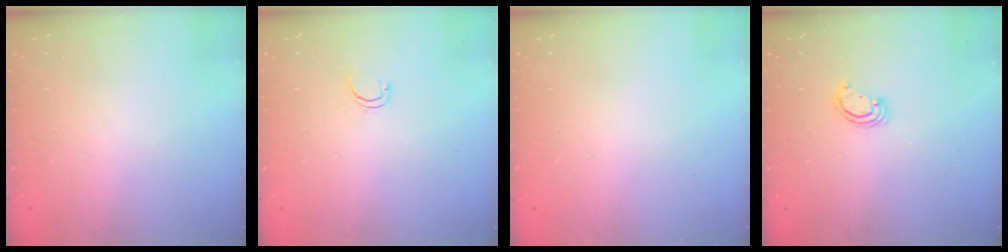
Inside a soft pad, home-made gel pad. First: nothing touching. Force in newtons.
{"total": 3.5, "press": 3.4, "slide": 0.8}
{"total": 0.0}
{"total": 2.5, "press": 2.5, "slide": 0.2}